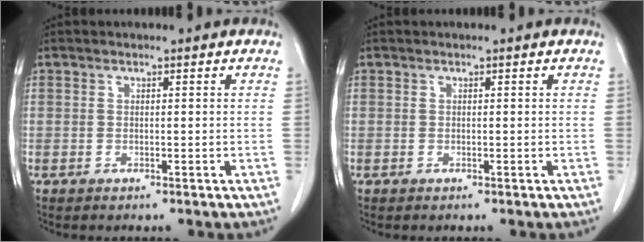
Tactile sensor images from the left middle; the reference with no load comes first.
{"total": 0.0}